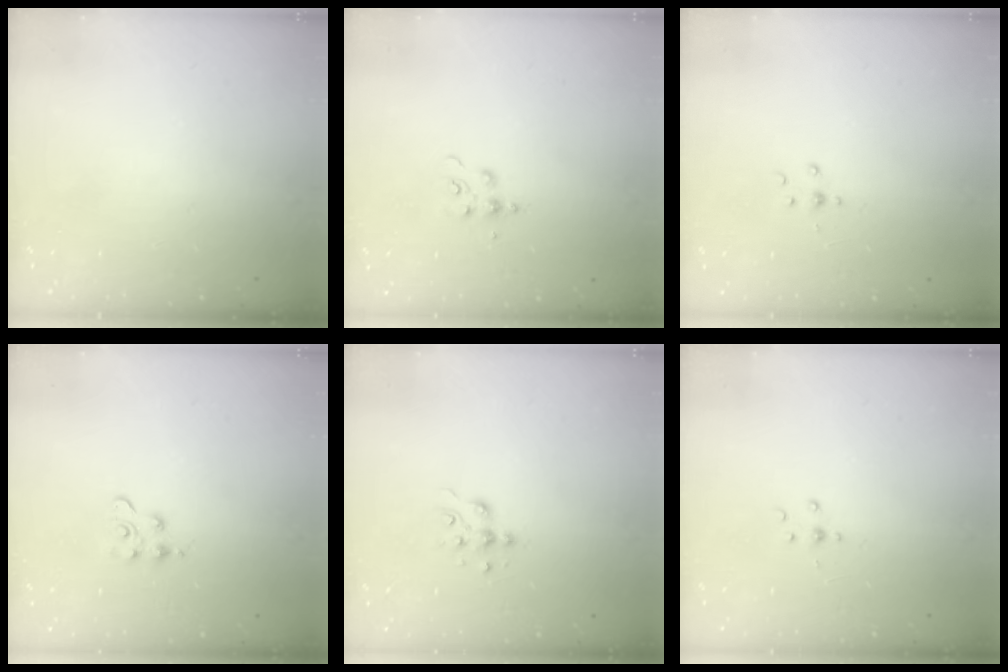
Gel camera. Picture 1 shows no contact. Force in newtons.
{"total": 5.7, "press": 5.6, "slide": 0.7}
{"total": 2.2, "press": 2.1, "slide": 0.5}
{"total": 3.0, "press": 3.0, "slide": 0.3}
{"total": 6.7, "press": 6.7, "slide": 0.7}
{"total": 2.2, "press": 2.1, "slide": 0.5}